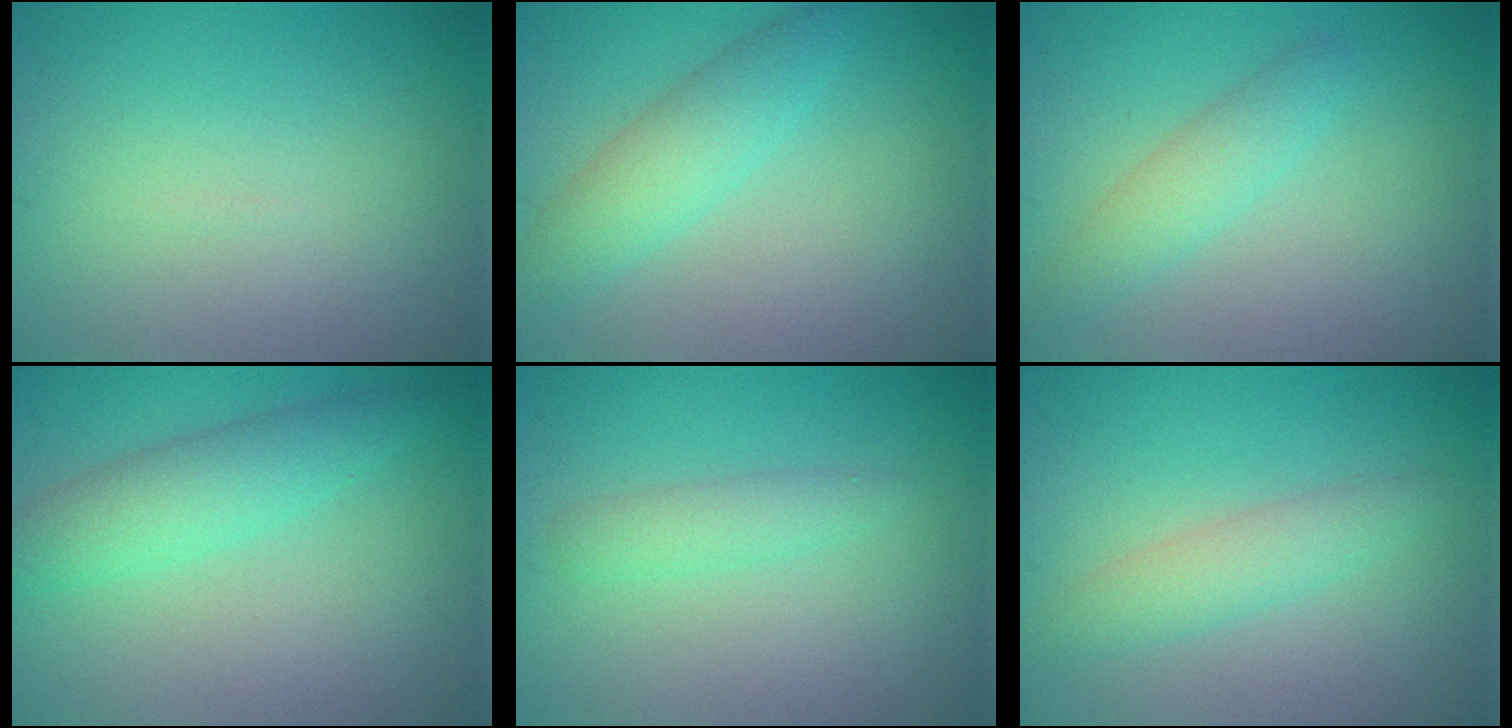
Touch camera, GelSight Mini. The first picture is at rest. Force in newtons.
{"total": 2.4, "press": 2.4, "slide": 0.2}
{"total": 2.3, "press": 2.3, "slide": 0.1}
{"total": 3.3, "press": 3.3, "slide": 0.1}
{"total": 1.6, "press": 1.6, "slide": 0.2}
{"total": 2.4, "press": 2.4, "slide": 0.0}